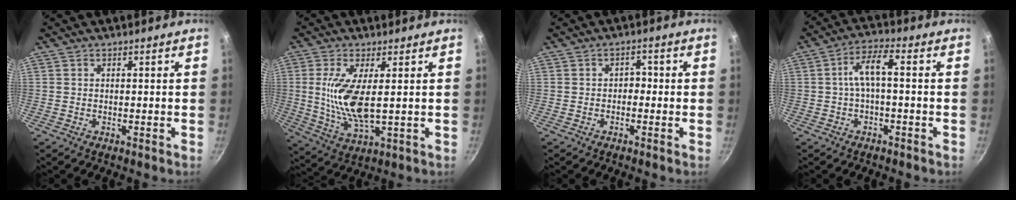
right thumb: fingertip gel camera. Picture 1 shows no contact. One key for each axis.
{"total": 11.1, "fx": 1.3, "fy": 3.9, "fz": 10.3, "tx": -0.209, "ty": -0.017, "tz": 0.031}
{"total": 2.1, "fx": -0.5, "fy": 1.6, "fz": 1.3, "tx": -0.007, "ty": 0.010, "tz": -0.011}
{"total": 5.6, "fx": -0.5, "fy": 1.9, "fz": 5.3, "tx": -0.112, "ty": 0.030, "tz": -0.013}